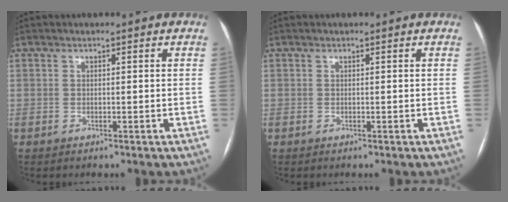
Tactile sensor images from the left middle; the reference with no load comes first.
{"total": 0.0}